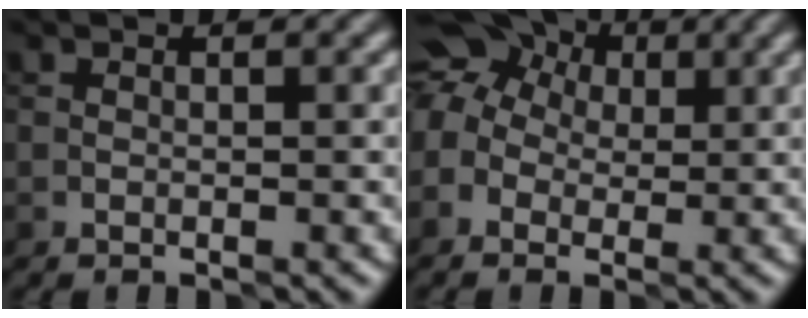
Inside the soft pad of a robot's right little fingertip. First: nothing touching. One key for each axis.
{"total": 10.0, "fx": 2.3, "fy": 8.3, "fz": 5.2, "tx": -0.100, "ty": 0.040, "tz": -0.008}